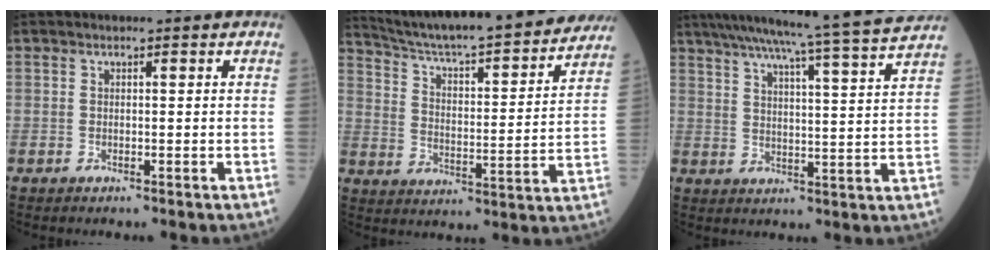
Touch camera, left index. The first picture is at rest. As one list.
[{"total": 26.7, "force": [24.1, 2.4, 11.4], "torque": [-0.180, -0.031, 0.330]}, {"total": 19.4, "force": [17.2, -2.1, 8.8], "torque": [-0.149, -0.029, 0.228]}]